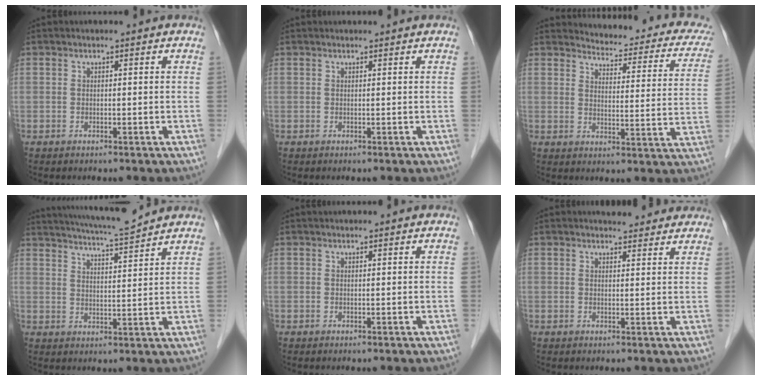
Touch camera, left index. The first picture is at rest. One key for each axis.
{"total": 1.6, "fx": 1.5, "fy": -0.1, "fz": 0.4, "tx": -0.005, "ty": 0.015, "tz": 0.024}
{"total": 17.5, "fx": 16.3, "fy": 4.1, "fz": 5.0, "tx": -0.038, "ty": -0.051, "tz": 0.168}
{"total": 9.8, "fx": 9.2, "fy": -0.8, "fz": 3.4, "tx": -0.065, "ty": 0.004, "tz": 0.142}
{"total": 1.8, "fx": 1.8, "fy": 0.0, "fz": 0.6, "tx": -0.008, "ty": 0.023, "tz": 0.027}
{"total": 5.3, "fx": 4.9, "fy": 1.4, "fz": 1.3, "tx": -0.012, "ty": 0.008, "tz": 0.053}